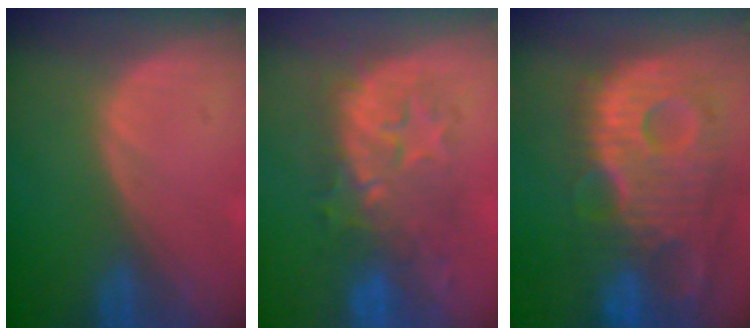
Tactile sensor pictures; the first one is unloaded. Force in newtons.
{"total": 8.7, "press": 8.7, "slide": 0.4}
{"total": 13.7, "press": 11.8, "slide": 6.8}